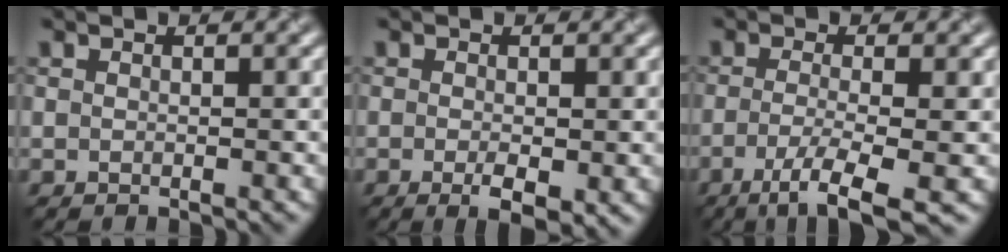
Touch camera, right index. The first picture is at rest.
{"total": 2.8, "force": [-0.9, 0.8, 2.5], "torque": [-0.041, -0.009, -0.011]}
{"total": 5.4, "force": [-2.5, 1.1, 4.7], "torque": [-0.082, -0.007, -0.050]}